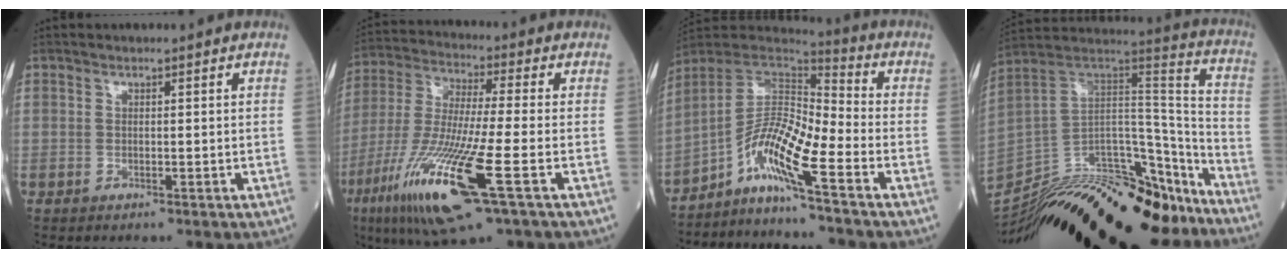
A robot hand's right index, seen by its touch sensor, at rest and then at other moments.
{"total": 18.2, "force": [-7.6, 1.3, 16.5], "torque": [-0.370, -0.042, -0.144]}
{"total": 10.4, "force": [-5.8, 0.6, 8.6], "torque": [-0.161, 0.012, -0.115]}
{"total": 28.8, "force": [-24.5, 6.8, 13.4], "torque": [-0.225, 0.017, -0.381]}